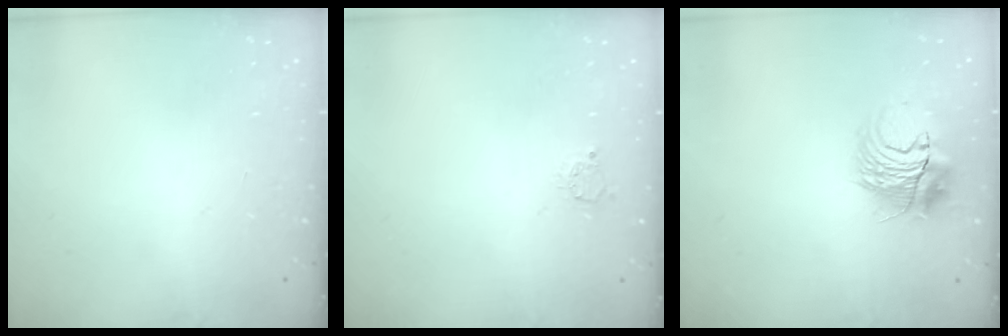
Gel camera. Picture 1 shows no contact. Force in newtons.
{"total": 2.7, "press": 2.7, "slide": 0.2}
{"total": 10.8, "press": 10.8, "slide": 0.3}